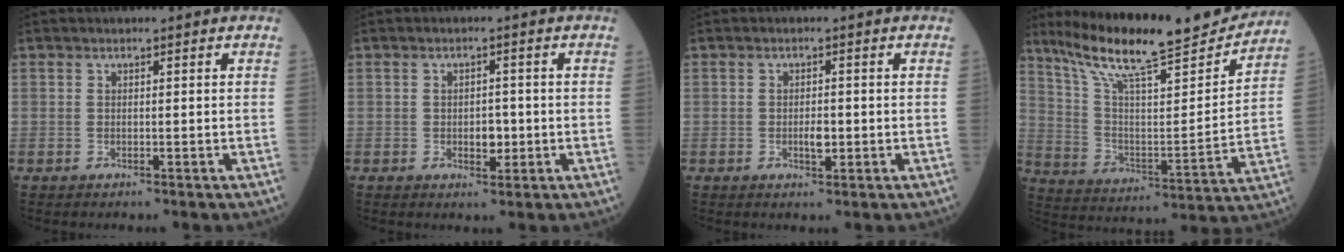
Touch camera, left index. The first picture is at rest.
{"total": 2.7, "force": [-0.6, 1.6, 2.1], "torque": [-0.028, 0.003, -0.005]}
{"total": 2.2, "force": [-0.5, 0.9, 1.9], "torque": [-0.034, 0.001, -0.006]}
{"total": 22.3, "force": [19.5, 2.2, 10.6], "torque": [-0.182, -0.013, 0.306]}